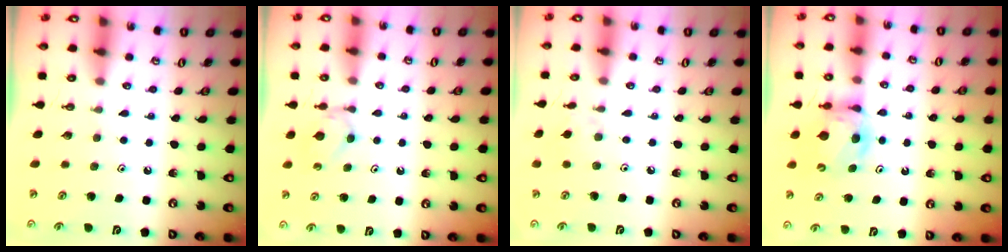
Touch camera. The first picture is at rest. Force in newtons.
{"total": 4.0, "press": 4.0, "slide": 0.6}
{"total": 2.1, "press": 2.1, "slide": 0.5}
{"total": 6.4, "press": 6.4, "slide": 0.3}